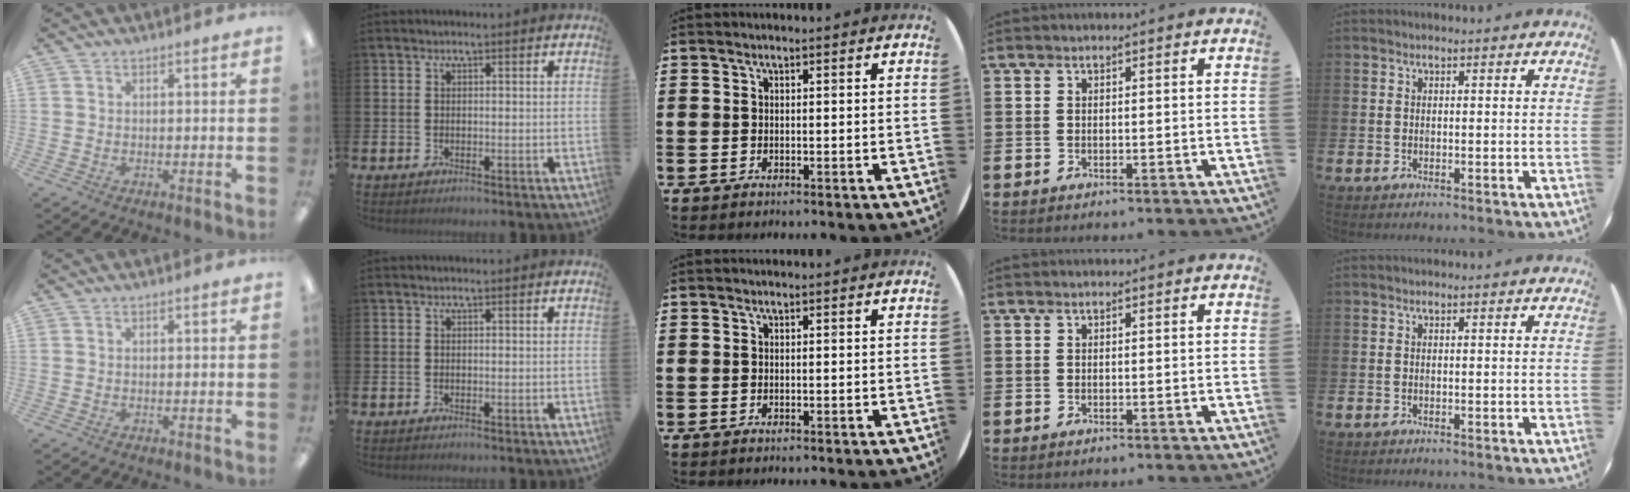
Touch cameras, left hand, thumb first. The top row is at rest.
{}